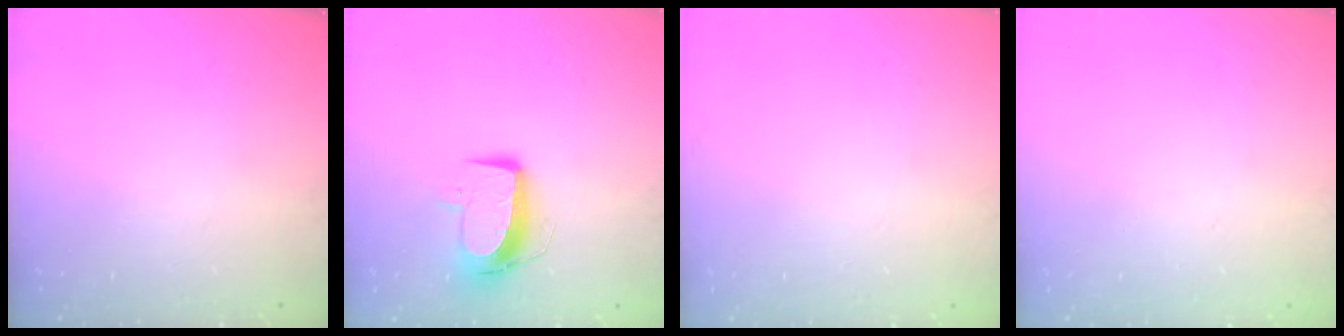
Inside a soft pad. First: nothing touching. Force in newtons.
{"total": 10.3, "press": 10.3, "slide": 0.8}
{"total": 0.5, "press": 0.5, "slide": 0.1}
{"total": 0.0}